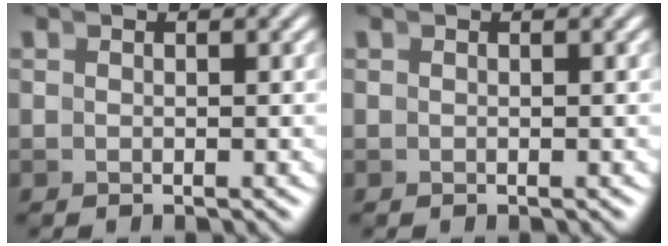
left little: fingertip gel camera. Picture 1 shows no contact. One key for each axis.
{"total": 0.0}